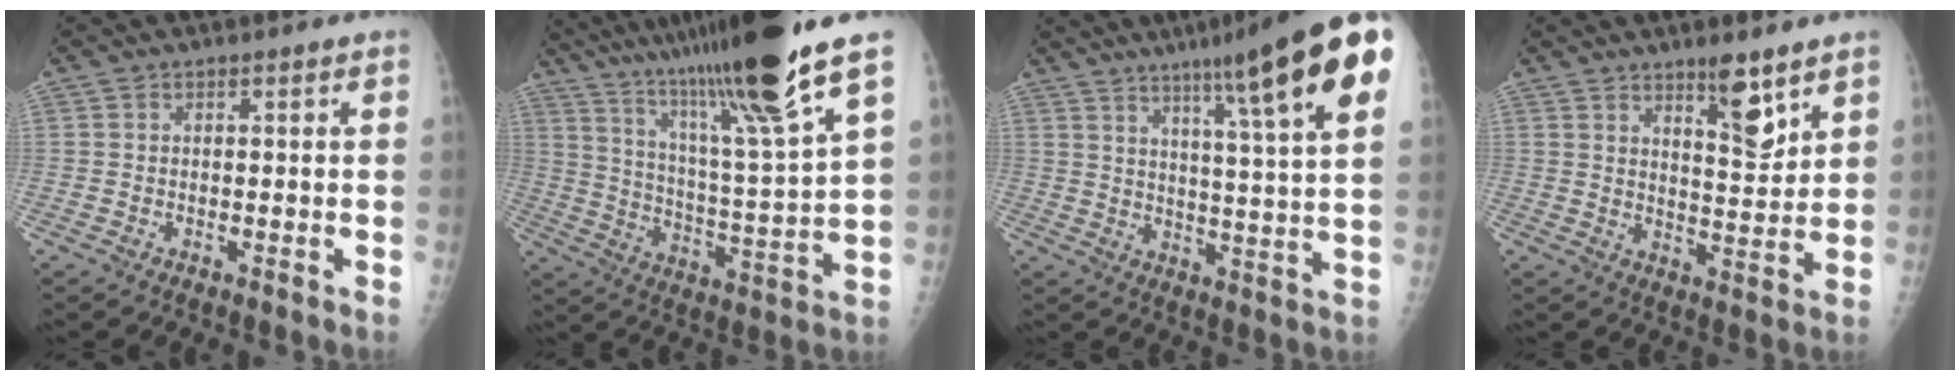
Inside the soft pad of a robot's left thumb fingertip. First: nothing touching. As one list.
[{"total": 24.4, "force": [16.8, 1.4, 17.6], "torque": [-0.292, -0.058, 0.288]}, {"total": 20.7, "force": [11.3, 1.7, 17.2], "torque": [-0.238, -0.030, 0.150]}, {"total": 7.7, "force": [5.1, 2.0, 5.4], "torque": [-0.072, -0.043, 0.083]}]